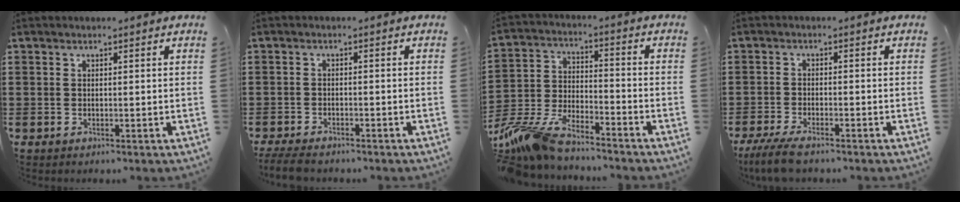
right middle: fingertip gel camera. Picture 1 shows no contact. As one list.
[{"total": 2.7, "force": [-2.5, 0.4, 0.9], "torque": [-0.031, -0.003, -0.055]}, {"total": 9.4, "force": [-8.8, 1.4, 3.1], "torque": [-0.082, 0.004, -0.180]}, {"total": 4.1, "force": [-3.4, 0.4, 2.1], "torque": [-0.056, -0.011, -0.070]}]